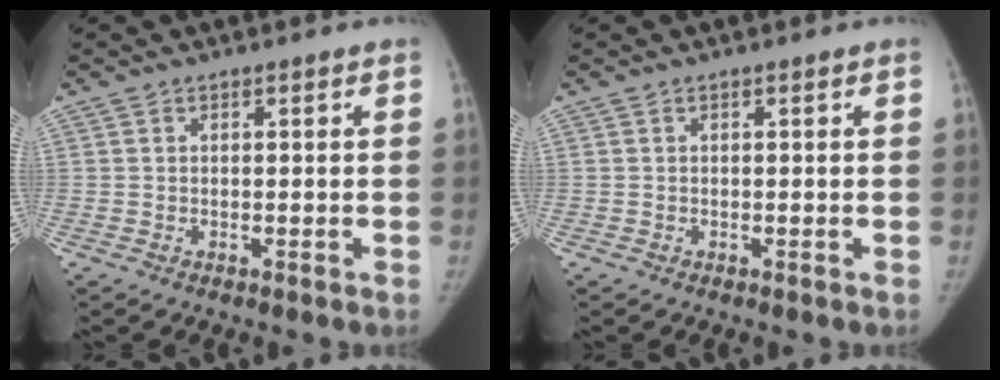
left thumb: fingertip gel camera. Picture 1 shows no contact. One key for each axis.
{"total": 0.0}